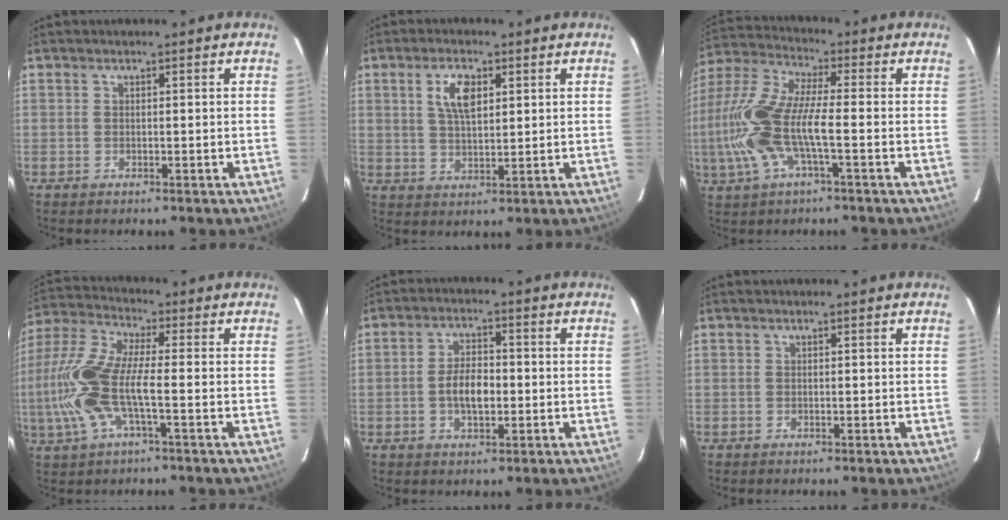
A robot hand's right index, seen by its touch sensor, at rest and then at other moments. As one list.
[{"total": 6.2, "force": [2.4, 2.8, 5.0], "torque": [-0.090, 0.008, 0.047]}, {"total": 15.9, "force": [-3.3, 4.2, 15.0], "torque": [-0.314, -0.002, -0.067]}, {"total": 15.0, "force": [-3.1, 4.0, 14.1], "torque": [-0.302, -0.002, -0.066]}, {"total": 5.9, "force": [-1.1, 3.0, 4.9], "torque": [-0.094, 0.007, -0.016]}, {"total": 0.0}]